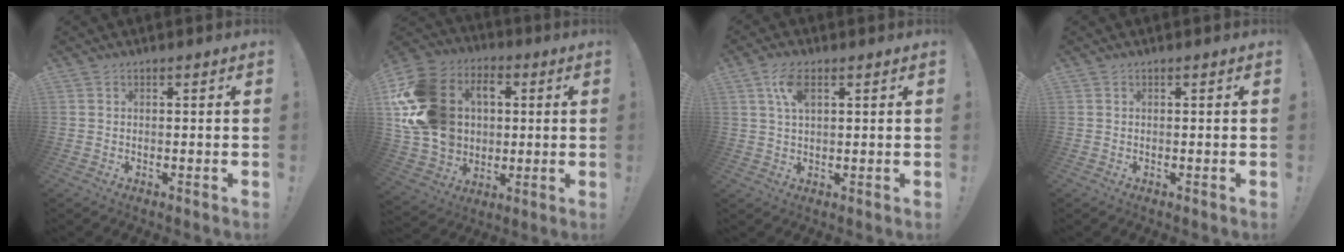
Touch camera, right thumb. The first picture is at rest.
{"total": 21.9, "force": [2.8, 17.8, 12.5], "torque": [-0.235, 0.001, 0.075]}
{"total": 6.2, "force": [2.5, 3.2, 4.6], "torque": [-0.078, 0.001, 0.044]}
{"total": 0.0}